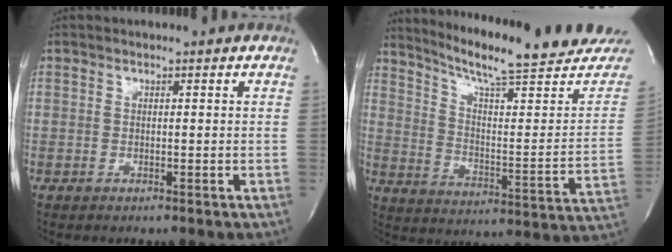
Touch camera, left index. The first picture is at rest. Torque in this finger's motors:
{"motor_torque": [-0.09, -0.06, 0.25, 0.08]}